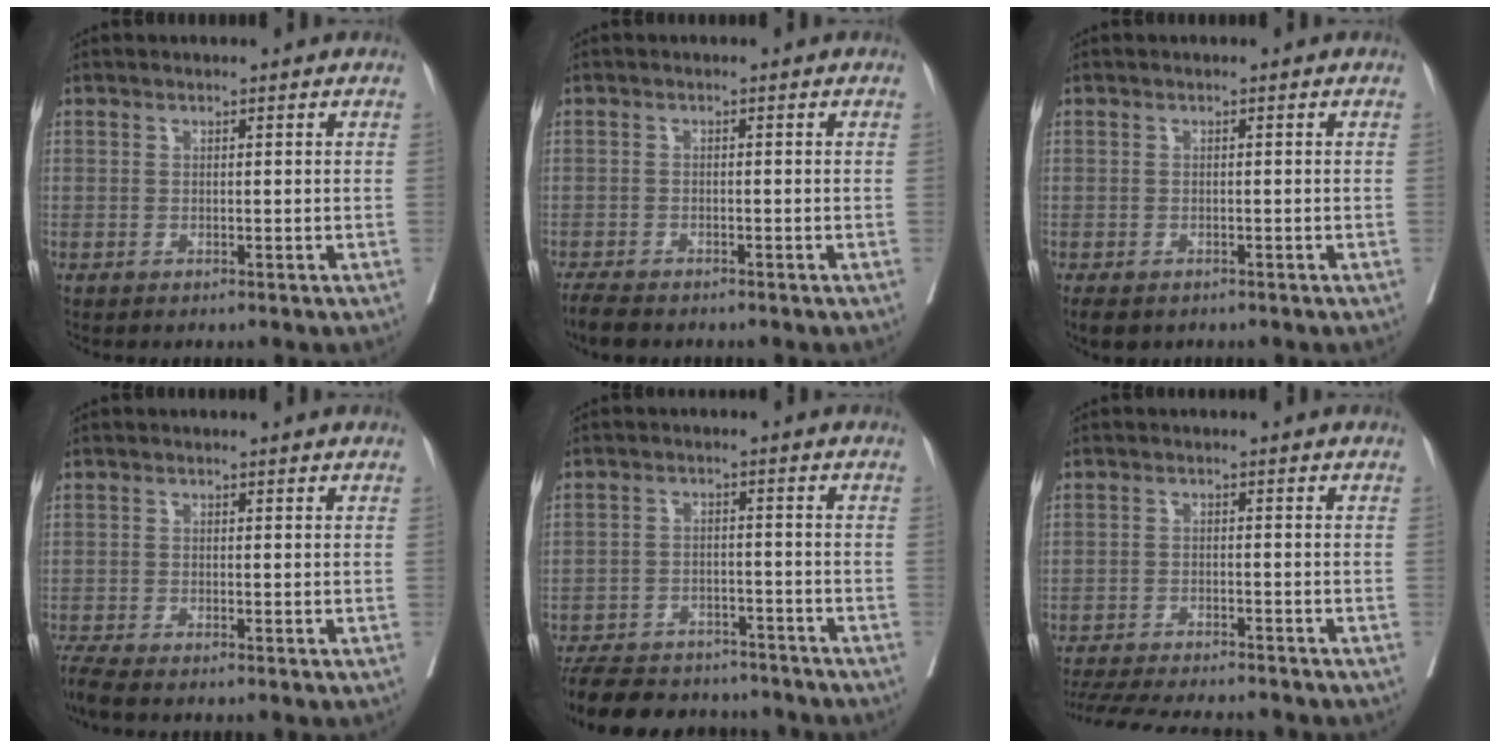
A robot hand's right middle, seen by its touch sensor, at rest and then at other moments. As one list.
[{"total": 4.5, "force": [-3.8, 1.0, 2.0], "torque": [-0.037, -0.011, -0.063]}, {"total": 5.1, "force": [-3.7, 2.5, 2.5], "torque": [-0.046, -0.011, -0.052]}, {"total": 2.9, "force": [-2.6, -0.4, 1.2], "torque": [-0.028, -0.011, -0.055]}, {"total": 16.1, "force": [-14.2, 5.8, 5.0], "torque": [-0.108, 0.003, -0.198]}, {"total": 15.3, "force": [-13.9, 2.2, 6.1], "torque": [-0.129, -0.023, -0.200]}]